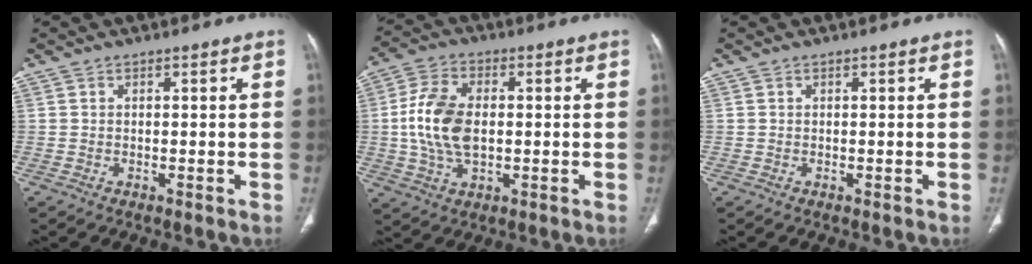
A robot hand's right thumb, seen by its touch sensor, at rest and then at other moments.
{"total": 11.7, "force": [0.1, 7.0, 9.3], "torque": [-0.186, 0.010, 0.002]}
{"total": 0.0}